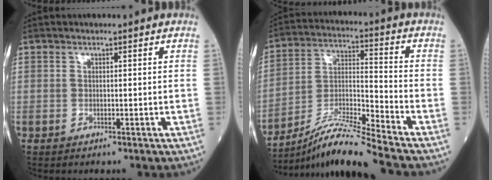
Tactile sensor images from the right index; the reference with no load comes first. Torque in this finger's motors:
{"motor_torque": [0.37, -0.38, 0.11, 0.06]}